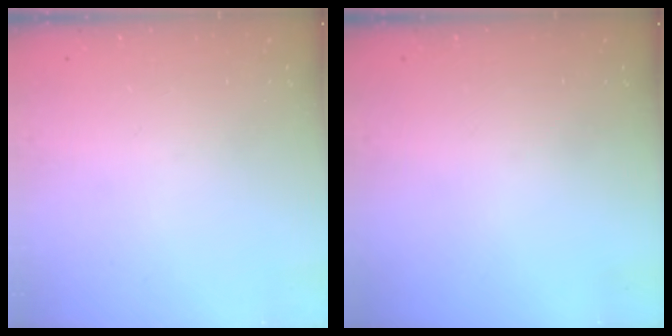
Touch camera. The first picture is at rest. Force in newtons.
{"total": 0.0}